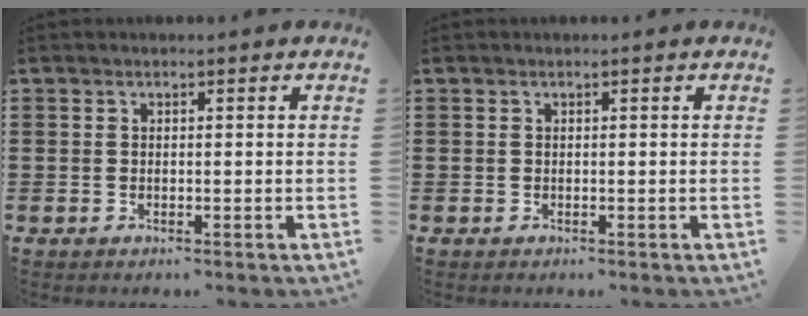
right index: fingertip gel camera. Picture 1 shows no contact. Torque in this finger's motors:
{"motor_torque": [0.00, 2.14, 0.00, 0.00]}